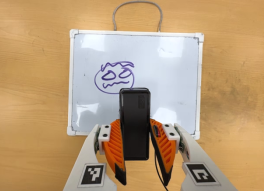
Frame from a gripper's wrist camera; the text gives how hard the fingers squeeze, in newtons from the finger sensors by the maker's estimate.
{"total": 4.4, "left": 3.3, "right": 5.6}